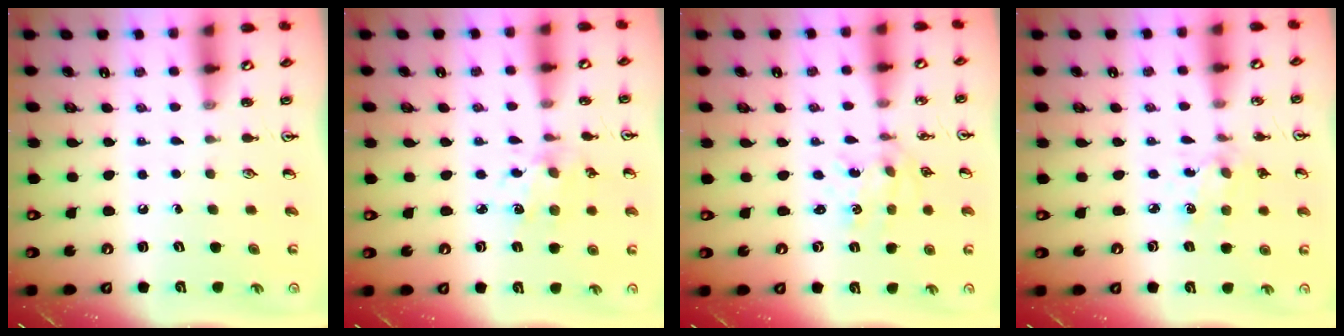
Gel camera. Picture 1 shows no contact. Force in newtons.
{"total": 2.9, "press": 2.9, "slide": 0.2}
{"total": 1.5, "press": 1.5, "slide": 0.2}
{"total": 2.8, "press": 2.7, "slide": 0.7}